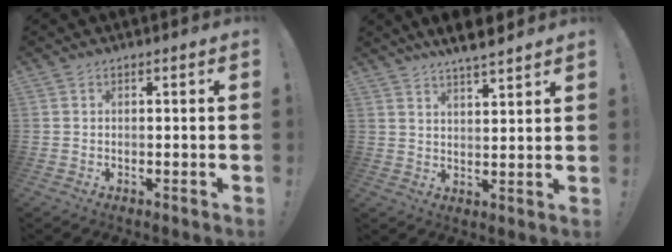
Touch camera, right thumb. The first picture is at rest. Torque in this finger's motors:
{"motor_torque": [-0.55, 2.38, 0.96, 0.99, 0.04]}